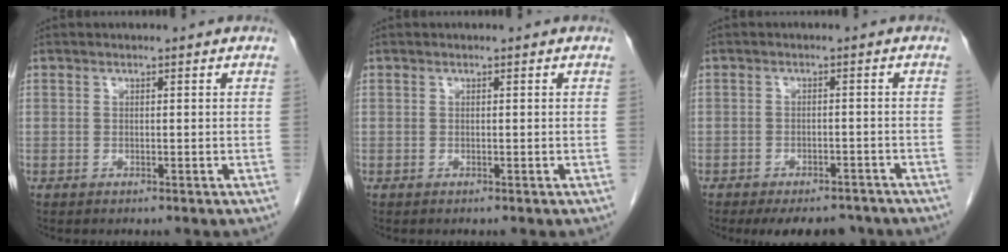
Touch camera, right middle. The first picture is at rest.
{"total": 0.0}
{"total": 8.7, "force": [-7.1, 3.9, 3.0], "torque": [-0.034, -0.002, -0.090]}